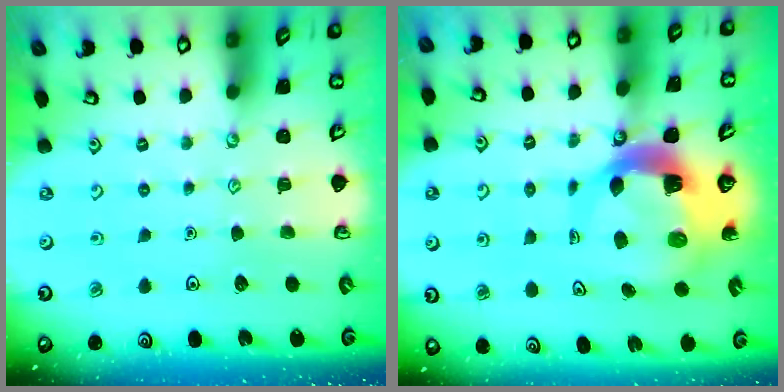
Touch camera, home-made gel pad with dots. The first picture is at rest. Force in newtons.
{"total": 8.7, "press": 8.5, "slide": 1.4}